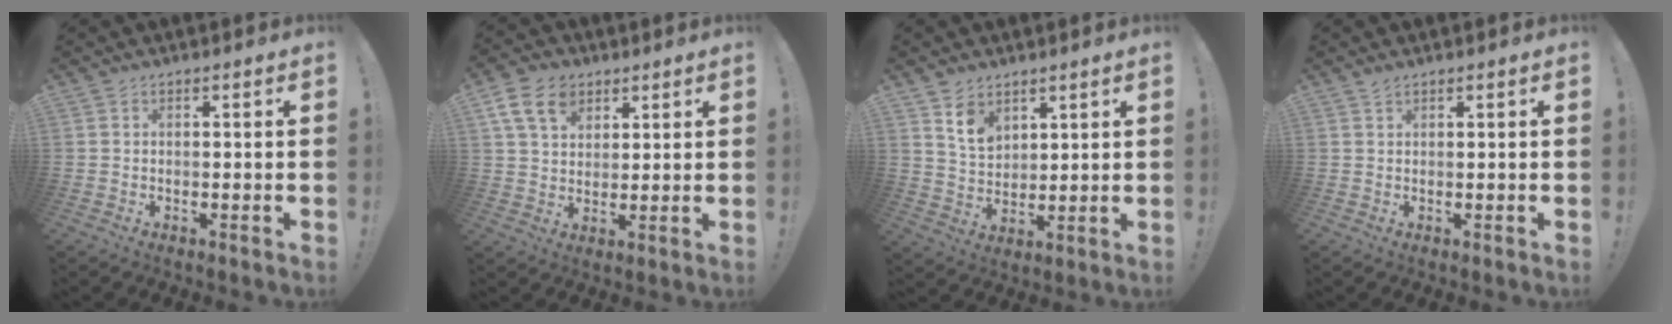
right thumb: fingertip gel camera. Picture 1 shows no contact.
{"total": 11.1, "force": [5.7, 7.7, 5.7], "torque": [-0.092, -0.018, 0.110]}
{"total": 8.0, "force": [5.4, 5.1, 3.0], "torque": [-0.047, -0.035, 0.104]}
{"total": 1.0, "force": [0.9, 0.3, 0.4], "torque": [-0.003, 0.000, 0.015]}